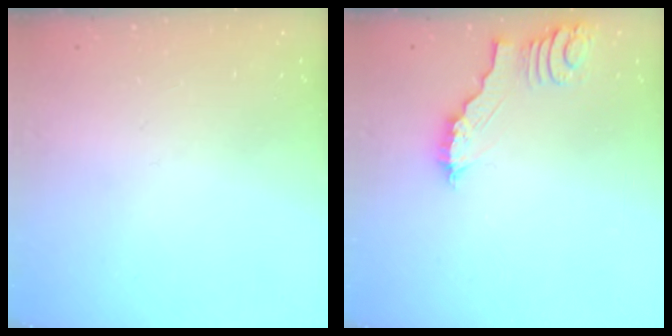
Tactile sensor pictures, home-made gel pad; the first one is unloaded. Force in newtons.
{"total": 3.0, "press": 3.0, "slide": 0.2}